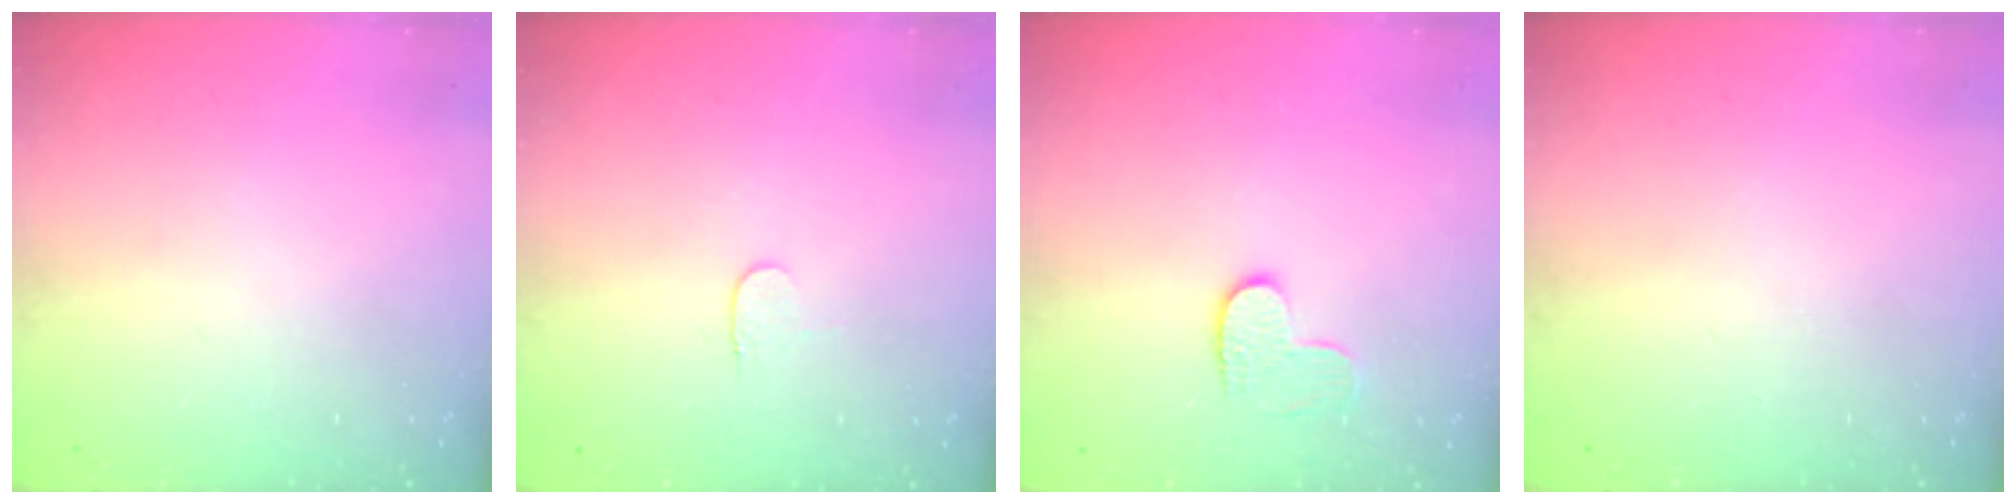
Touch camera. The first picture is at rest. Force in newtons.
{"total": 3.9, "press": 3.8, "slide": 0.4}
{"total": 6.2, "press": 6.2, "slide": 0.3}
{"total": 0.0}